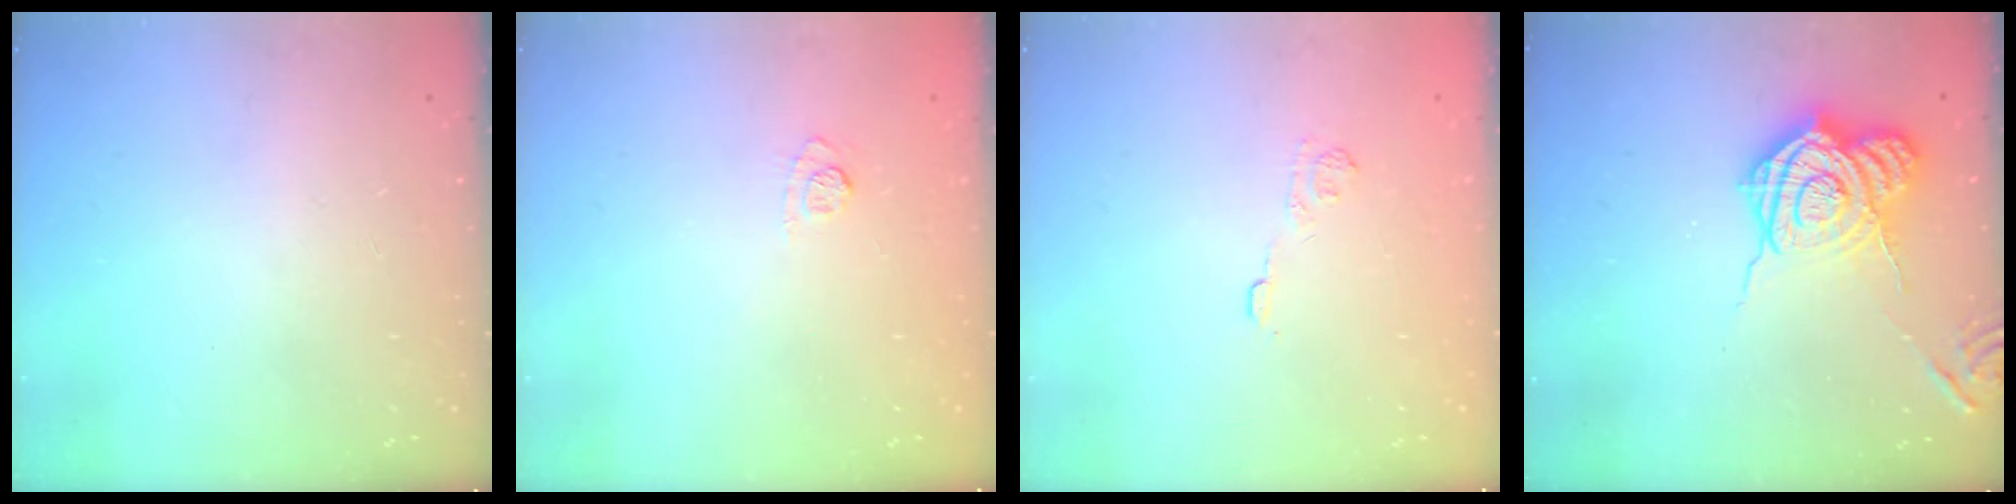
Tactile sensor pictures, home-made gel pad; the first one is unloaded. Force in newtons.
{"total": 8.1, "press": 8.0, "slide": 1.5}
{"total": 3.9, "press": 3.7, "slide": 1.4}
{"total": 14.1, "press": 14.1, "slide": 1.1}